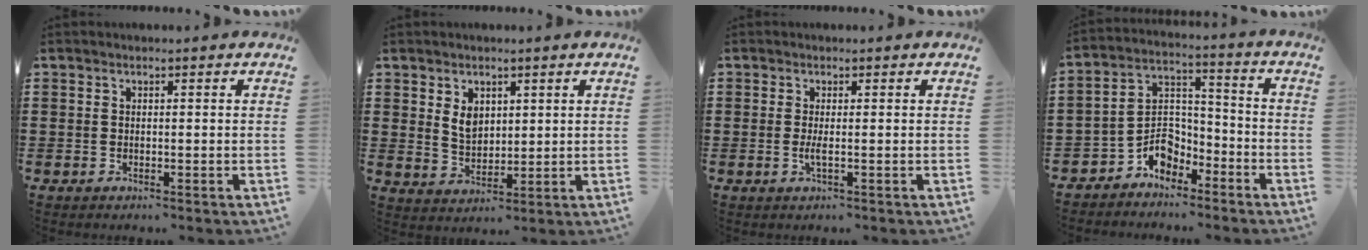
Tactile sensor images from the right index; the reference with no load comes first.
{"total": 4.0, "force": [1.7, 2.8, 2.3], "torque": [-0.045, 0.006, 0.029]}
{"total": 1.6, "force": [-0.2, 0.1, 1.6], "torque": [-0.030, -0.003, -0.004]}
{"total": 6.1, "force": [-4.3, 3.9, 1.9], "torque": [-0.046, 0.009, -0.088]}